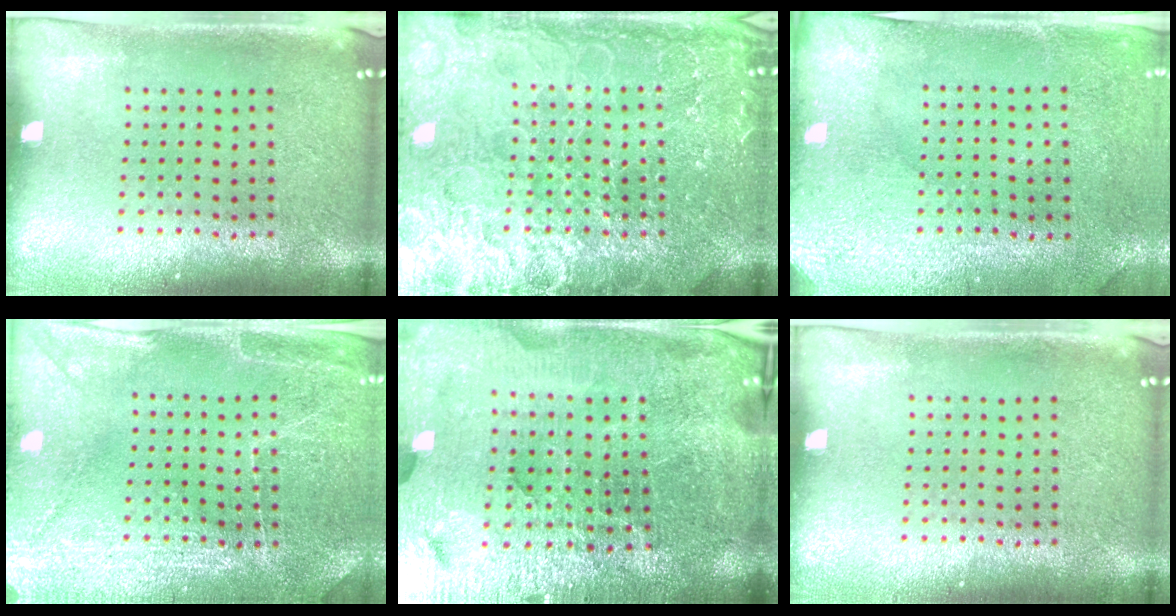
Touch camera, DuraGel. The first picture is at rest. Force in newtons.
{"total": 7.0, "press": 6.9, "slide": 0.8}
{"total": 3.0, "press": 2.4, "slide": 1.7}
{"total": 2.9, "press": 2.9, "slide": 0.2}
{"total": 5.9, "press": 5.3, "slide": 2.4}
{"total": 0.0}